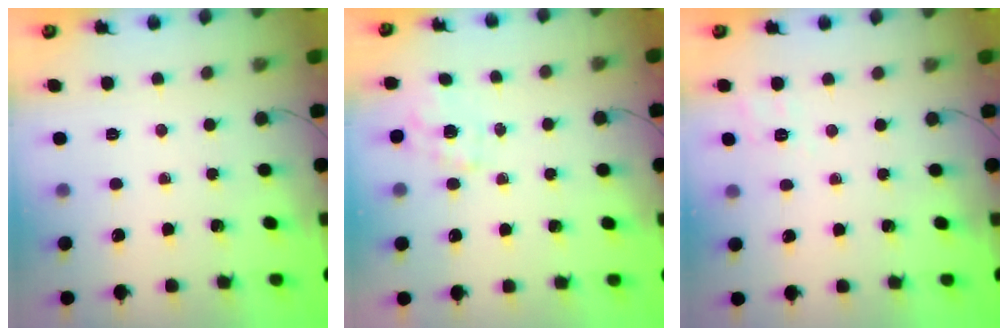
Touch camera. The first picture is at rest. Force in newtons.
{"total": 1.0, "press": 0.7, "slide": 0.7}
{"total": 2.3, "press": 1.4, "slide": 1.9}